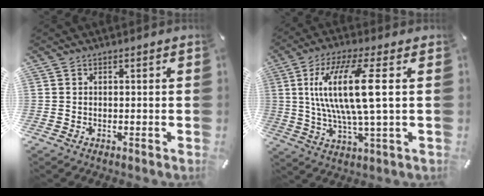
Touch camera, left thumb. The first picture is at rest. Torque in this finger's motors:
{"motor_torque": [0.03, 1.41, 2.33, -0.44, 0.66]}